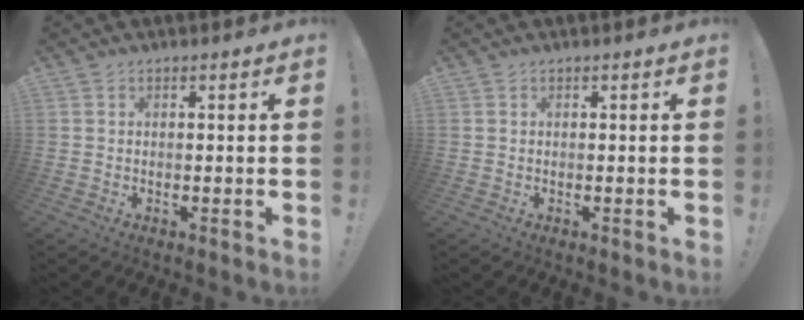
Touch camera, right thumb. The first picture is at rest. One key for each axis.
{"total": 0.0}